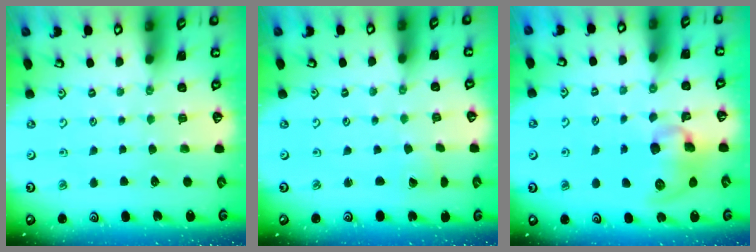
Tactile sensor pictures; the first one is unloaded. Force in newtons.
{"total": 1.7, "press": 1.7, "slide": 0.1}
{"total": 10.8, "press": 10.7, "slide": 1.1}